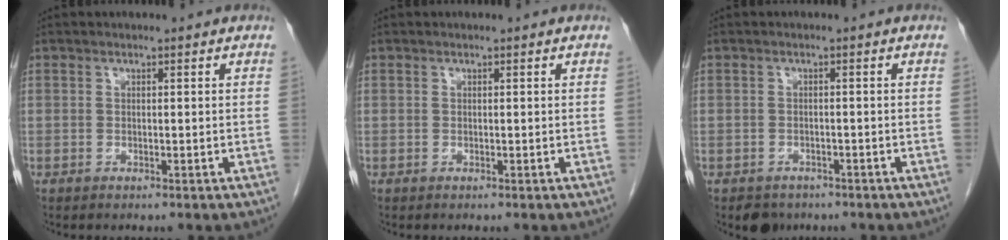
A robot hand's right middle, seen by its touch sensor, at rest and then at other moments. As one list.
[{"total": 0.0}, {"total": 3.2, "force": [-2.4, 2.1, 0.5], "torque": [-0.011, 0.003, -0.034]}]